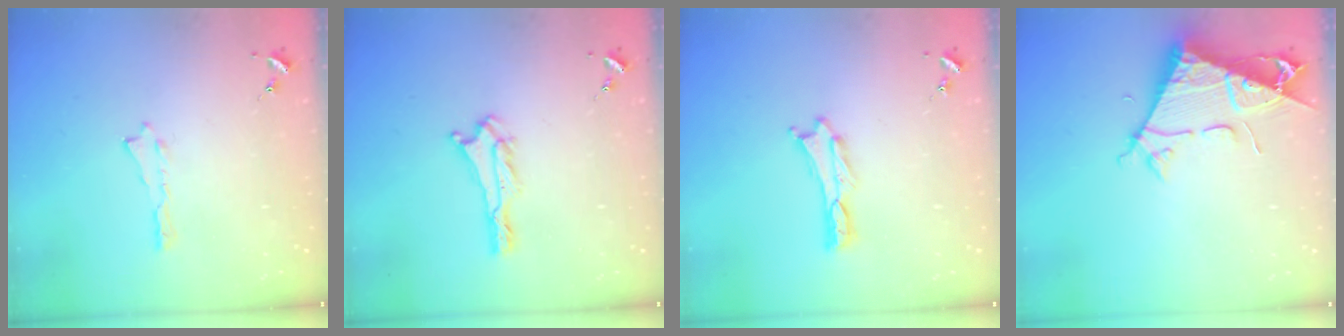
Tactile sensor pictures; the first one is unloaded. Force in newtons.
{"total": 0.6, "press": 0.6, "slide": 0.1}
{"total": 0.0}
{"total": 7.6, "press": 7.5, "slide": 0.9}